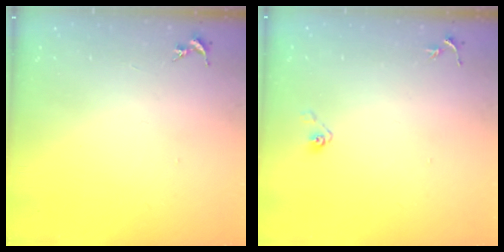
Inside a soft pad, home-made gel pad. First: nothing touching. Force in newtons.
{"total": 3.7, "press": 3.2, "slide": 1.9}